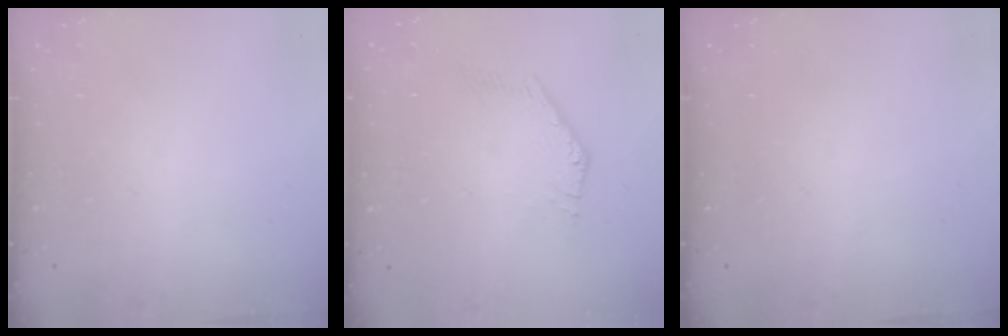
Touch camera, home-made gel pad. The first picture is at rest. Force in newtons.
{"total": 0.6, "press": 0.5, "slide": 0.3}
{"total": 0.0}